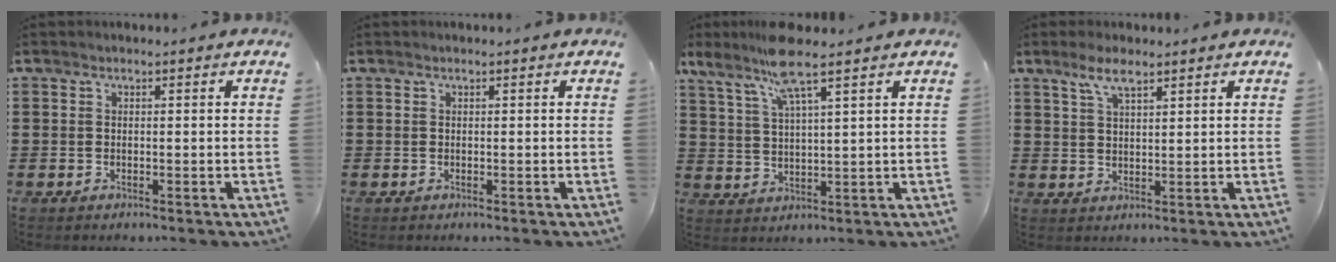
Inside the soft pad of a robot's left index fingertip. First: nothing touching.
{"total": 0.0}
{"total": 8.8, "force": [6.5, 0.7, 5.8], "torque": [-0.138, -0.015, 0.114]}
{"total": 4.4, "force": [2.9, 1.2, 3.0], "torque": [-0.067, 0.005, 0.053]}